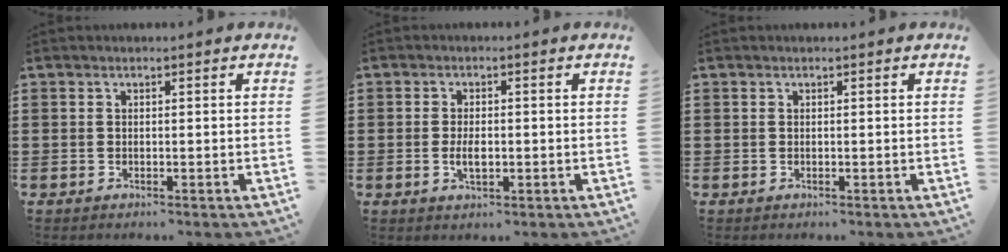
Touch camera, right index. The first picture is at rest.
{"total": 3.0, "force": [-0.5, 1.4, 2.7], "torque": [-0.049, 0.003, -0.008]}
{"total": 0.0}